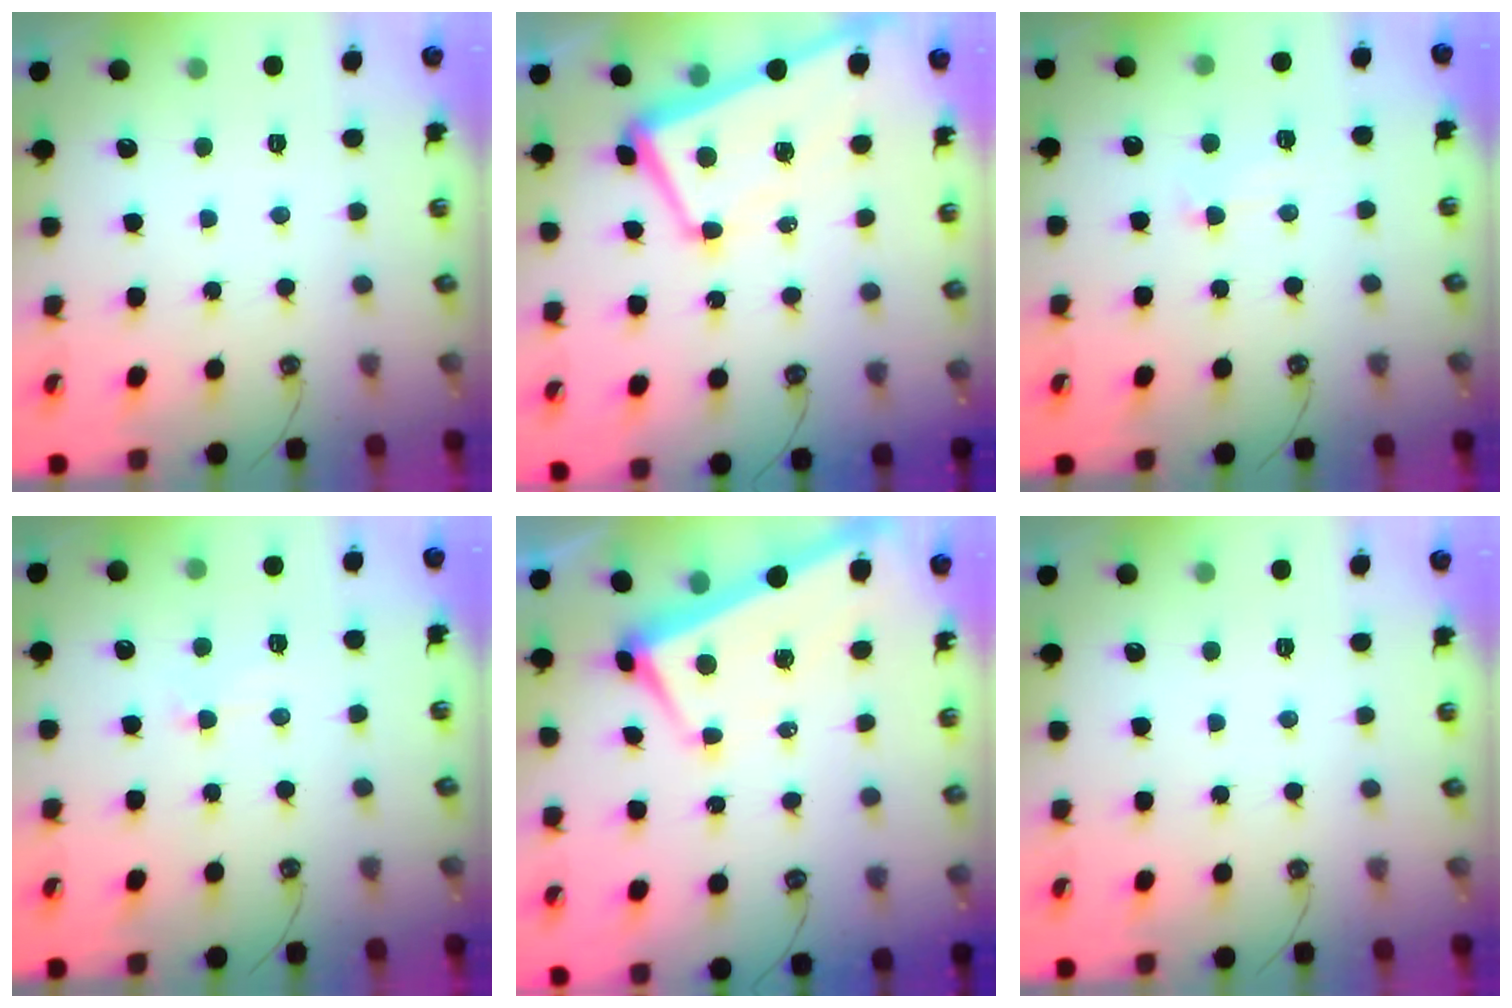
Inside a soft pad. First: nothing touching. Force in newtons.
{"total": 2.9, "press": 2.8, "slide": 0.9}
{"total": 1.3, "press": 0.8, "slide": 1.0}
{"total": 0.9, "press": 0.6, "slide": 0.7}
{"total": 1.7, "press": 1.4, "slide": 1.0}
{"total": 0.0}